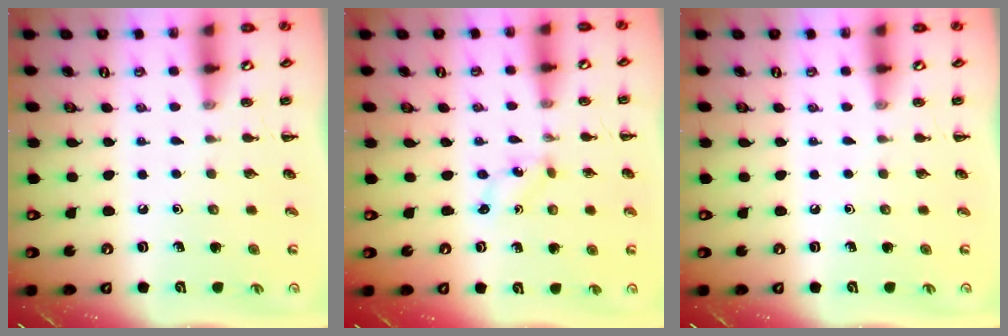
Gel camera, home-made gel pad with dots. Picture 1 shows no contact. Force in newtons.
{"total": 0.0}
{"total": 0.0}